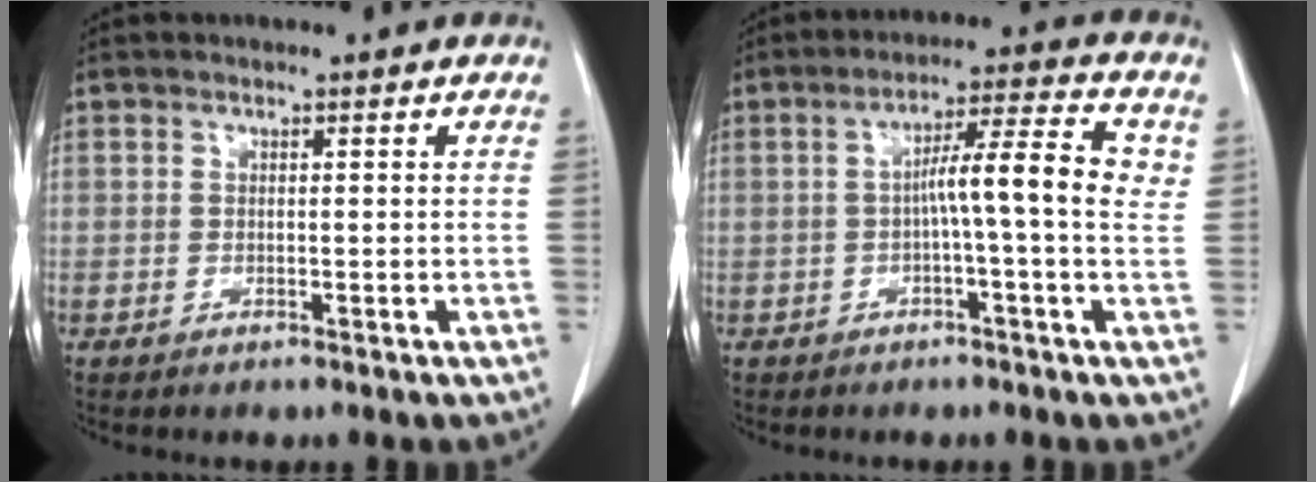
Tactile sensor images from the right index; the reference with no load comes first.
{"total": 8.7, "force": [0.6, 0.0, 8.7], "torque": [-0.133, 0.022, 0.004]}